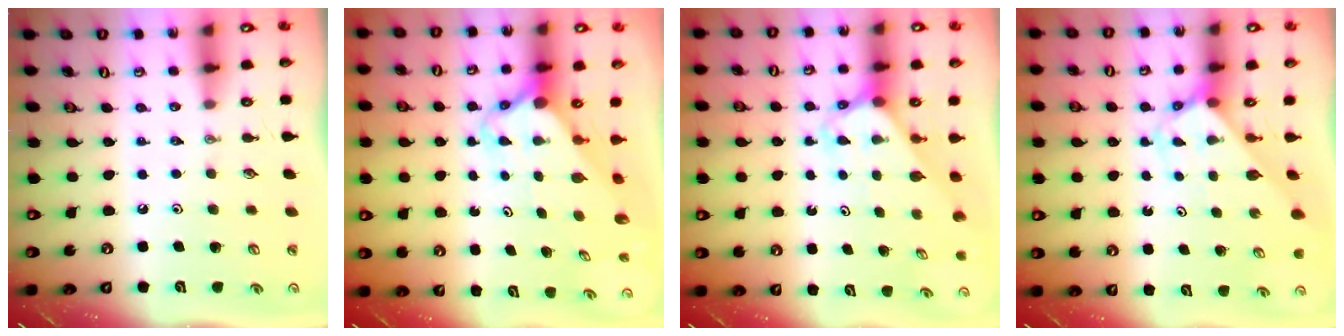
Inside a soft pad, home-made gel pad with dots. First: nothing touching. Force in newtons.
{"total": 3.6, "press": 3.6, "slide": 0.3}
{"total": 2.7, "press": 2.7, "slide": 0.2}
{"total": 2.8, "press": 2.8, "slide": 0.1}